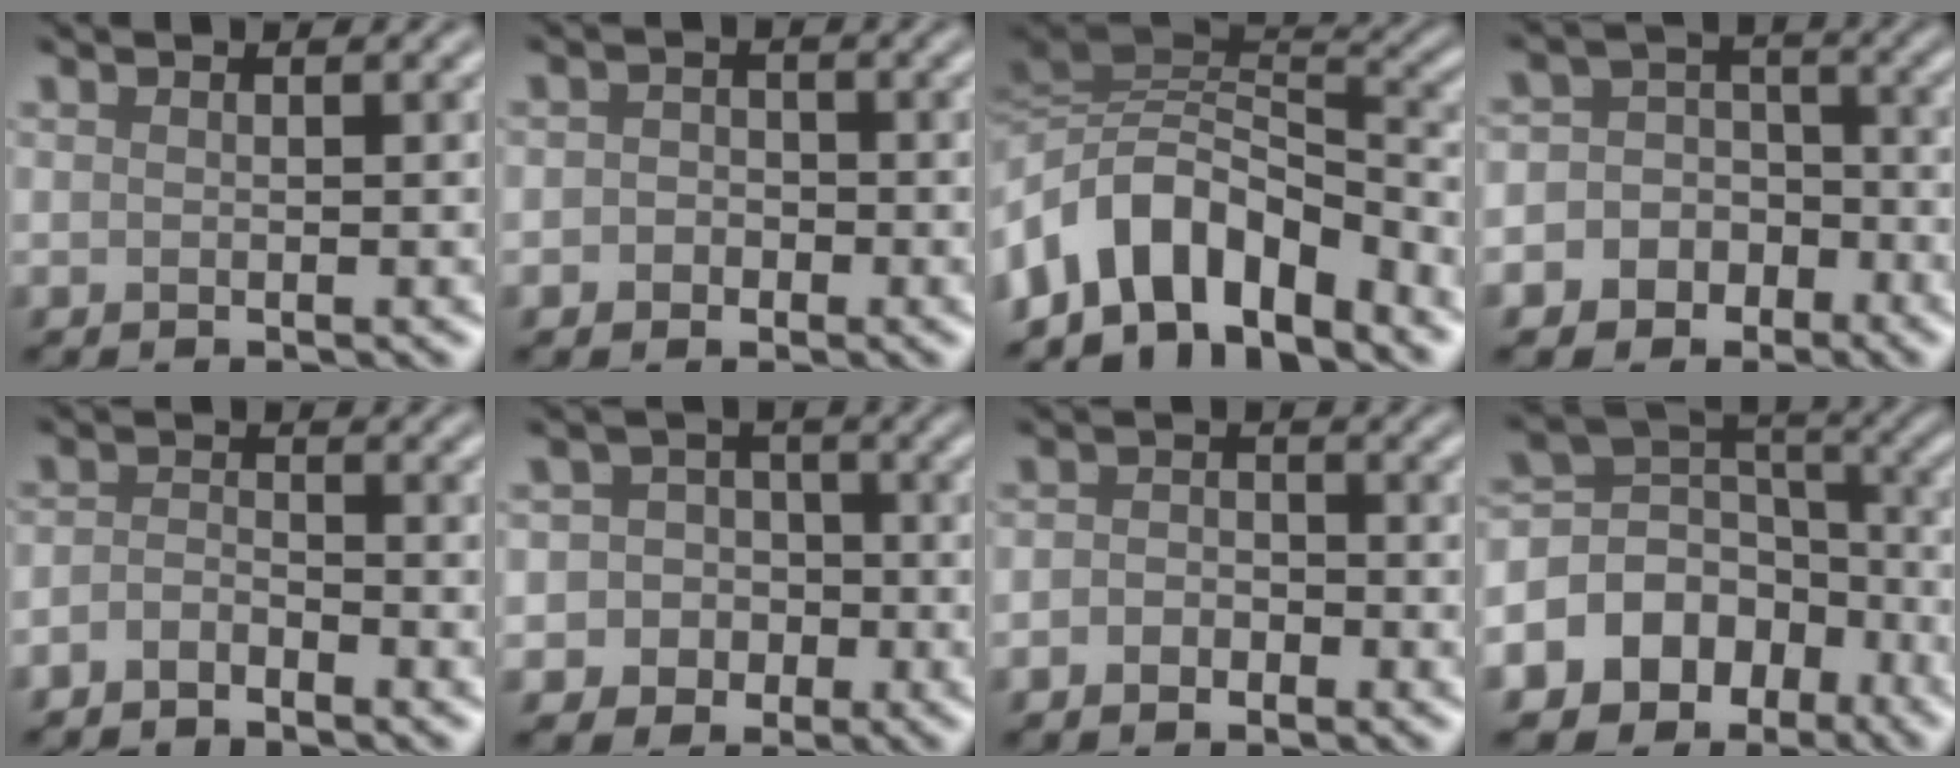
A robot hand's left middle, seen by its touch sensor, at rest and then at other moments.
{"total": 1.8, "force": [-0.5, 1.6, 0.6], "torque": [0.009, 0.001, -0.019]}
{"total": 9.8, "force": [-4.3, 5.7, 6.6], "torque": [-0.109, 0.018, -0.085]}
{"total": 8.0, "force": [-3.8, 6.9, 1.3], "torque": [-0.016, 0.006, -0.083]}
{"total": 1.8, "force": [-1.4, 0.7, 0.8], "torque": [-0.017, 0.002, -0.035]}
{"total": 6.0, "force": [-1.8, 5.7, 0.9], "torque": [0.000, 0.011, -0.058]}
{"total": 2.1, "force": [-1.0, 1.5, 1.1], "torque": [-0.015, 0.001, -0.028]}
{"total": 10.4, "force": [-5.1, 8.2, 3.7], "torque": [-0.087, 0.012, -0.095]}